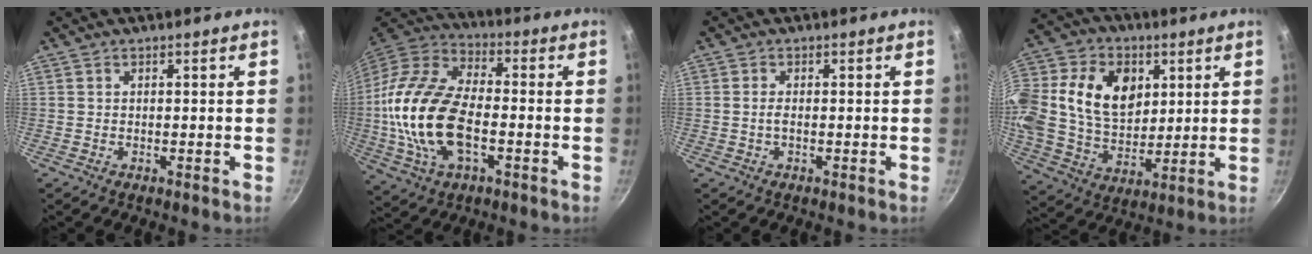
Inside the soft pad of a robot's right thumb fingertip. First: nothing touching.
{"total": 21.7, "force": [-3.1, 11.9, 17.9], "torque": [-0.354, 0.032, -0.069]}
{"total": 1.3, "force": [-0.2, 0.5, 1.2], "torque": [-0.032, 0.002, -0.005]}
{"total": 23.3, "force": [5.9, 16.9, 14.9], "torque": [-0.305, 0.019, 0.104]}